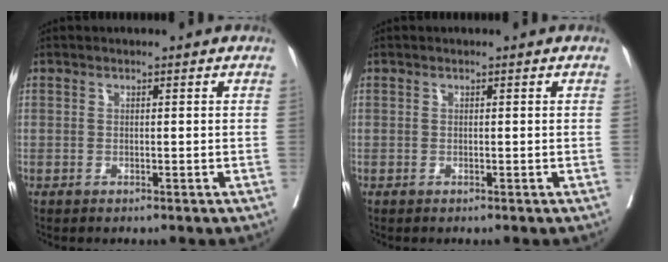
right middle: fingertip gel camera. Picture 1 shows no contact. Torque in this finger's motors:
{"motor_torque": [0.00, 0.00, 0.00, 0.01]}